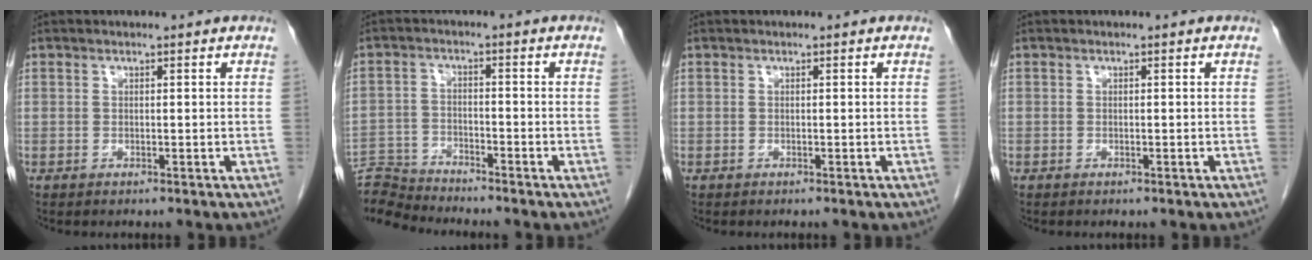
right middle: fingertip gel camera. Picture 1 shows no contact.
{"total": 6.8, "force": [-6.7, -0.8, -0.6], "torque": [0.006, 0.001, -0.128]}
{"total": 0.0}
{"total": 0.0}